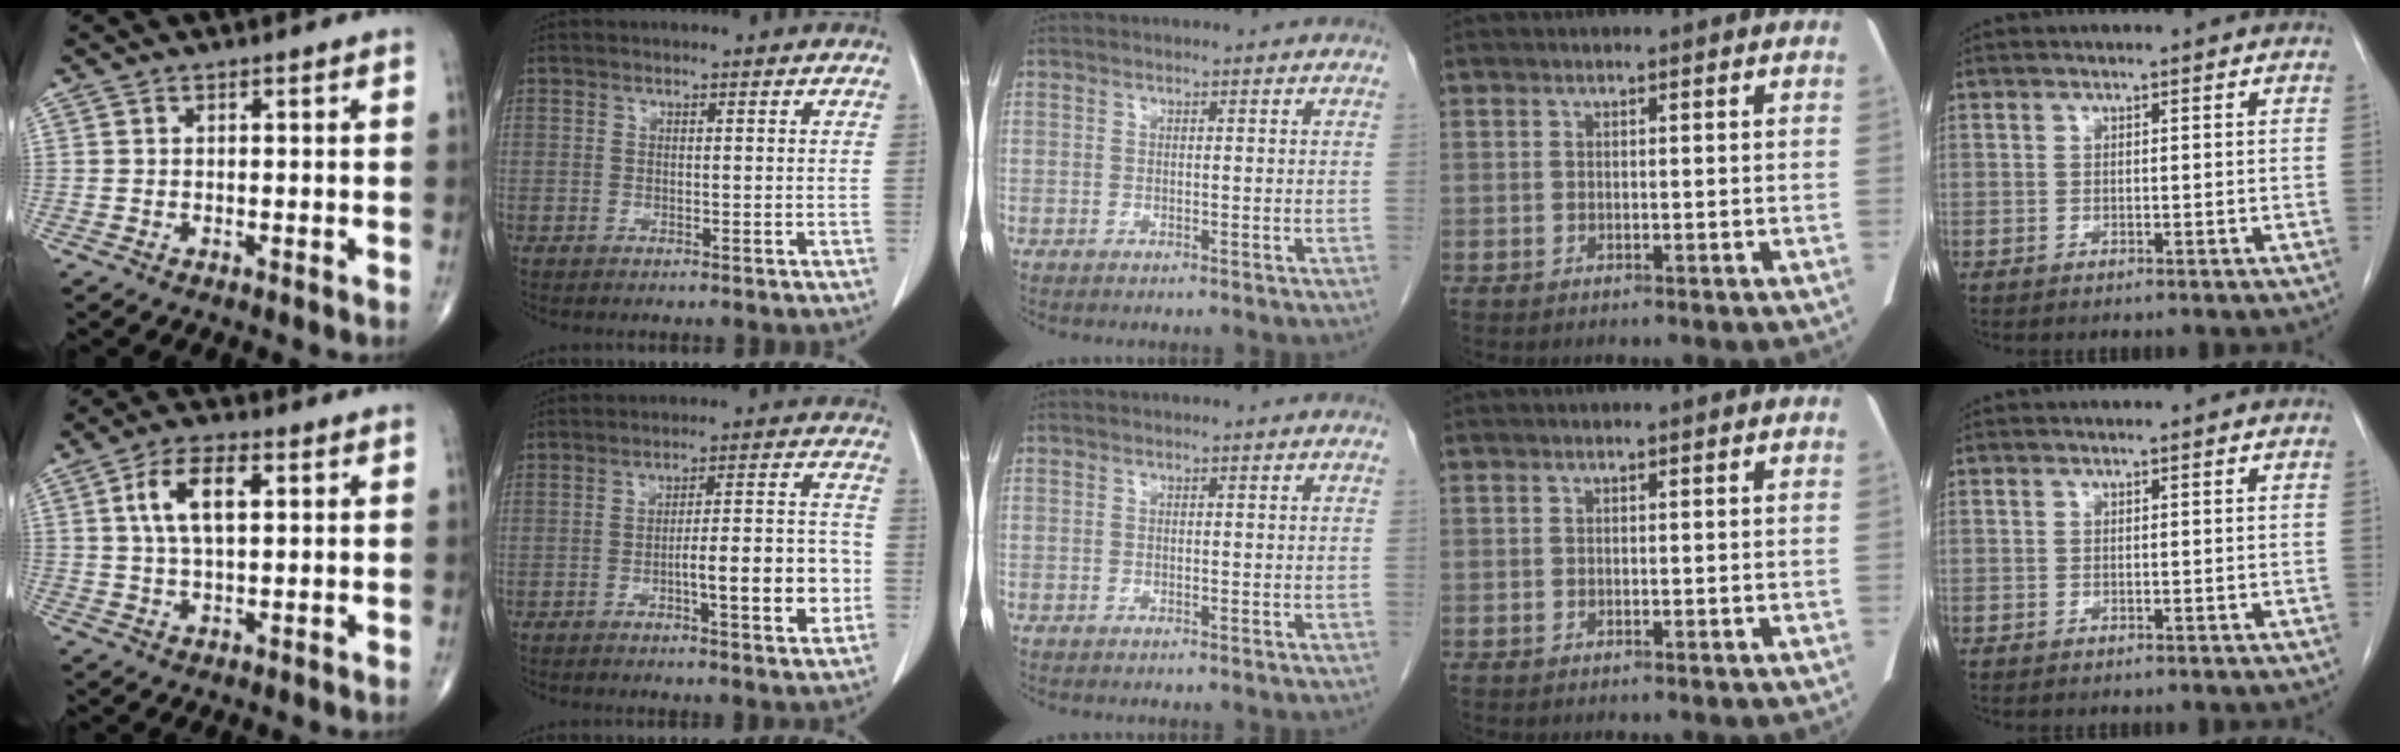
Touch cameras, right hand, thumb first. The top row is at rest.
{"thumb": {"total": 8.9, "force": [2.4, 4.2, 7.5], "torque": [-0.133, 0.002, 0.041]}, "index": {"total": 11.3, "force": [-3.0, 2.3, 10.6], "torque": [-0.154, 0.021, -0.038]}}